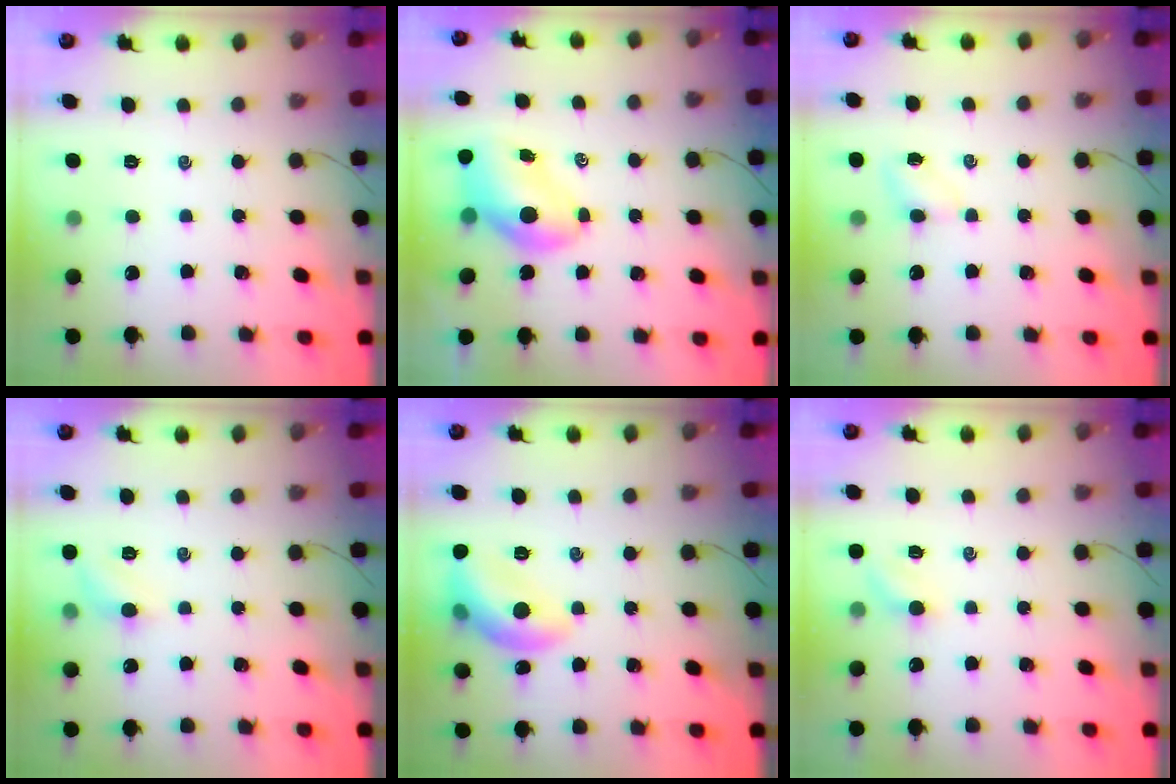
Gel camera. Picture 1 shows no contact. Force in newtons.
{"total": 8.4, "press": 8.2, "slide": 1.7}
{"total": 2.8, "press": 2.6, "slide": 1.0}
{"total": 5.7, "press": 5.5, "slide": 1.5}
{"total": 12.2, "press": 12.2, "slide": 1.0}
{"total": 3.6, "press": 3.4, "slide": 1.1}